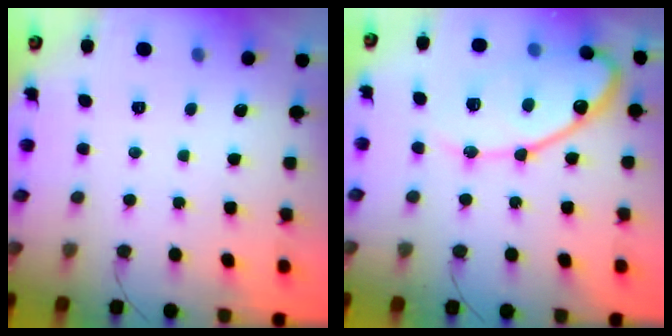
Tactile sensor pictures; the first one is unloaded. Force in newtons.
{"total": 15.9, "press": 15.9, "slide": 1.3}